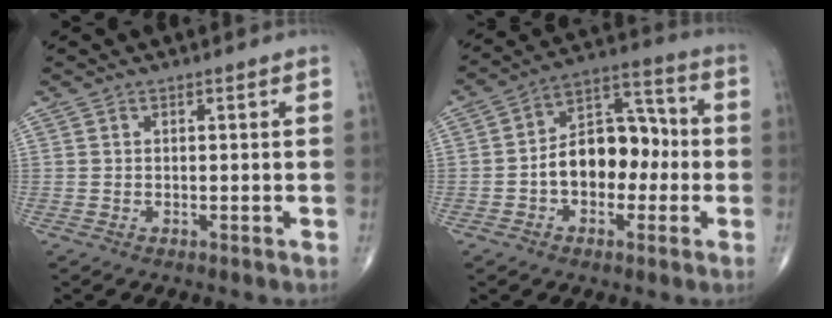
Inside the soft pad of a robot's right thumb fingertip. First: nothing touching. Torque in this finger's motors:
{"motor_torque": [1.87, 1.95, 1.01, -0.47, 0.08]}